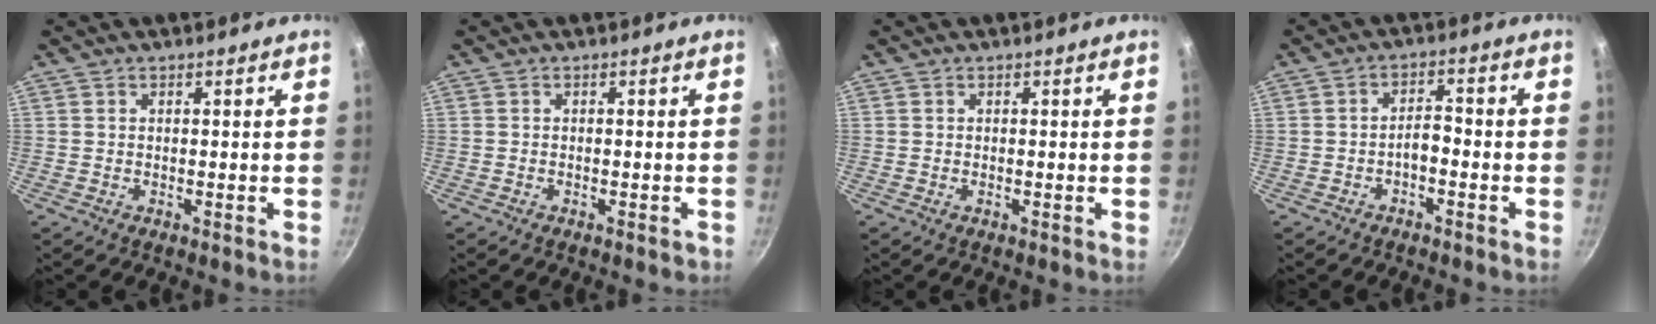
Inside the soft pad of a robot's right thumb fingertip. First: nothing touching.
{"total": 0.9, "force": [-0.5, 0.4, 0.6], "torque": [-0.010, 0.005, -0.006]}
{"total": 0.0}
{"total": 3.1, "force": [-1.7, 1.4, 2.2], "torque": [-0.030, 0.026, -0.030]}